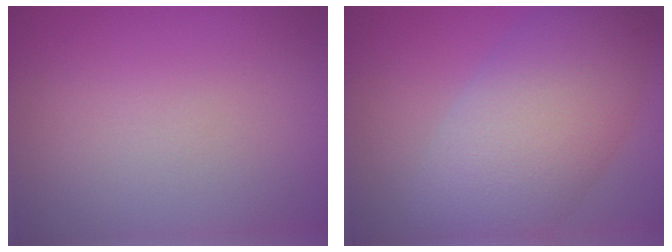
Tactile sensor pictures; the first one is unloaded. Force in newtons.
{"total": 9.6, "press": 9.6, "slide": 0.7}